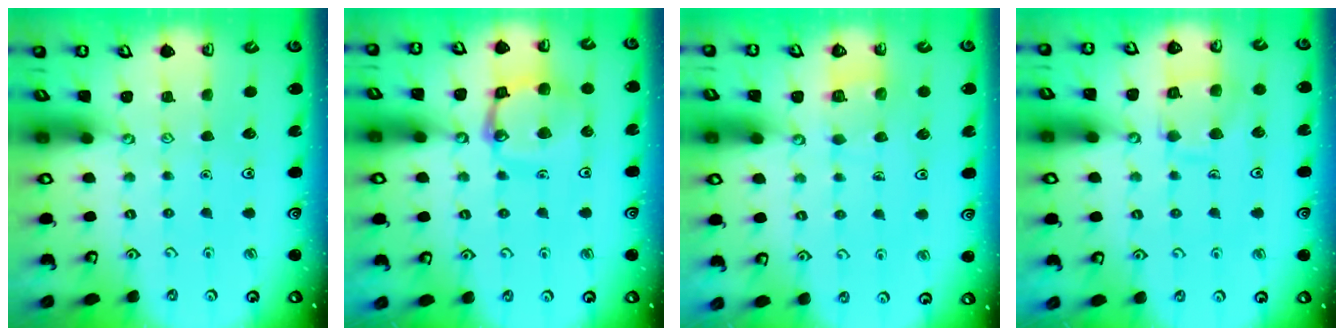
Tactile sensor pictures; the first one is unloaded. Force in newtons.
{"total": 13.4, "press": 13.4, "slide": 1.3}
{"total": 6.1, "press": 6.1, "slide": 0.4}
{"total": 10.6, "press": 10.6, "slide": 1.0}